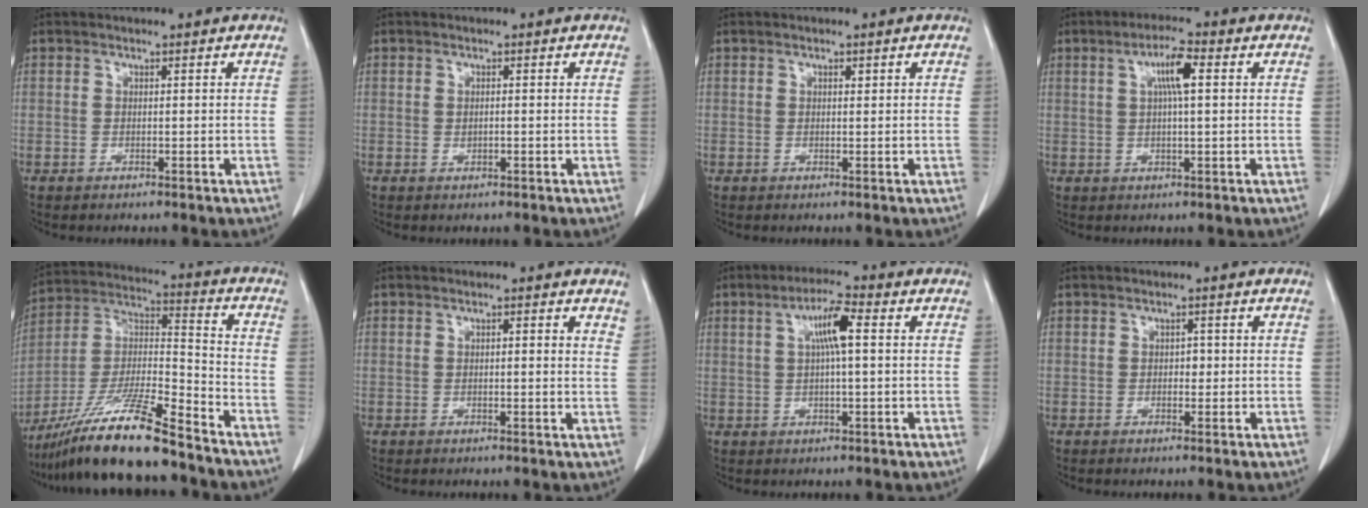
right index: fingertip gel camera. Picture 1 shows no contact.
{"total": 1.3, "force": [-0.1, 0.7, 1.1], "torque": [-0.028, 0.001, 0.003]}
{"total": 1.1, "force": [0.4, 0.5, 0.9], "torque": [-0.021, 0.000, 0.008]}
{"total": 5.9, "force": [1.6, 1.1, 5.6], "torque": [-0.105, 0.011, 0.031]}
{"total": 19.2, "force": [-14.7, 1.8, 12.2], "torque": [-0.260, -0.026, -0.272]}
{"total": 3.1, "force": [1.4, 0.9, 2.6], "torque": [-0.044, 0.007, 0.017]}
{"total": 6.6, "force": [1.6, 1.2, 6.3], "torque": [-0.118, 0.015, 0.029]}
{"total": 1.9, "force": [0.0, 1.3, 1.4], "torque": [-0.029, 0.007, 0.004]}